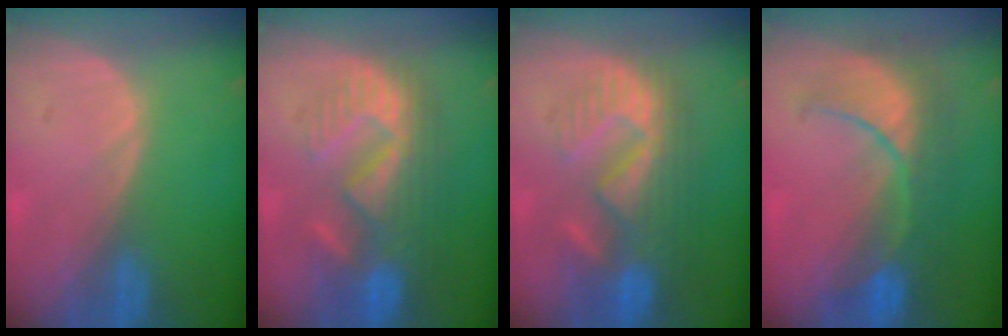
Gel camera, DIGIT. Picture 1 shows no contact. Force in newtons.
{"total": 10.8, "press": 9.7, "slide": 4.7}
{"total": 10.8, "press": 9.7, "slide": 4.7}
{"total": 8.4, "press": 8.3, "slide": 0.7}